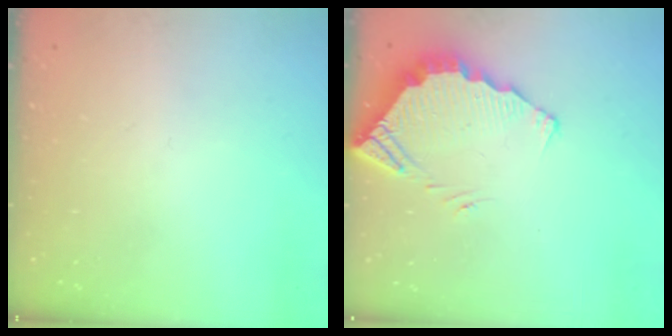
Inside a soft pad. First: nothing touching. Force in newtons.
{"total": 3.9, "press": 3.9, "slide": 0.2}